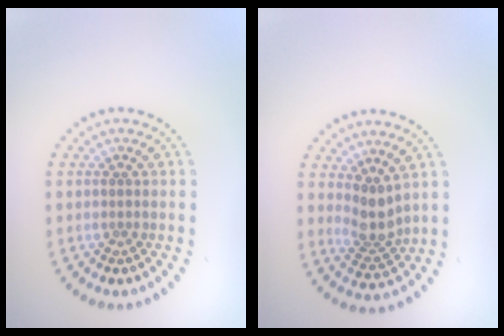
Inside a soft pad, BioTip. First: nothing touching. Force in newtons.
{"total": 2.6, "press": 2.1, "slide": 1.7}